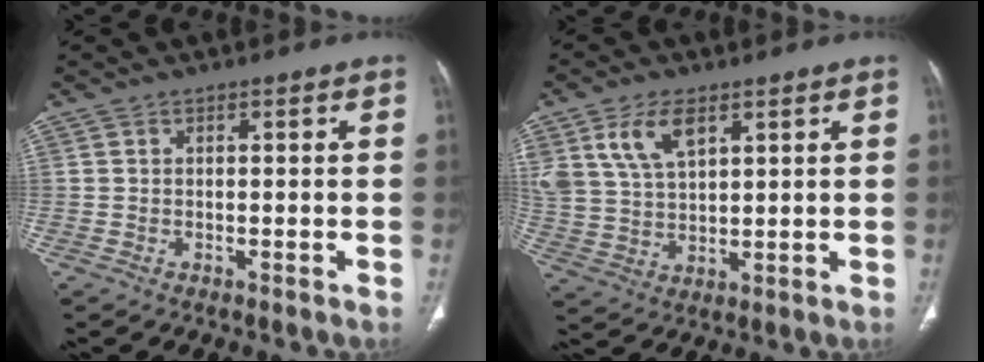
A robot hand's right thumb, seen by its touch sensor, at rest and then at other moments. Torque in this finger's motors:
{"motor_torque": [0.16, 0.14, 0.81, 0.75, 0.09]}